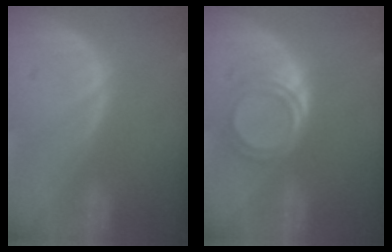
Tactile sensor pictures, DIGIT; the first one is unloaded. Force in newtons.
{"total": 5.2, "press": 4.4, "slide": 2.7}